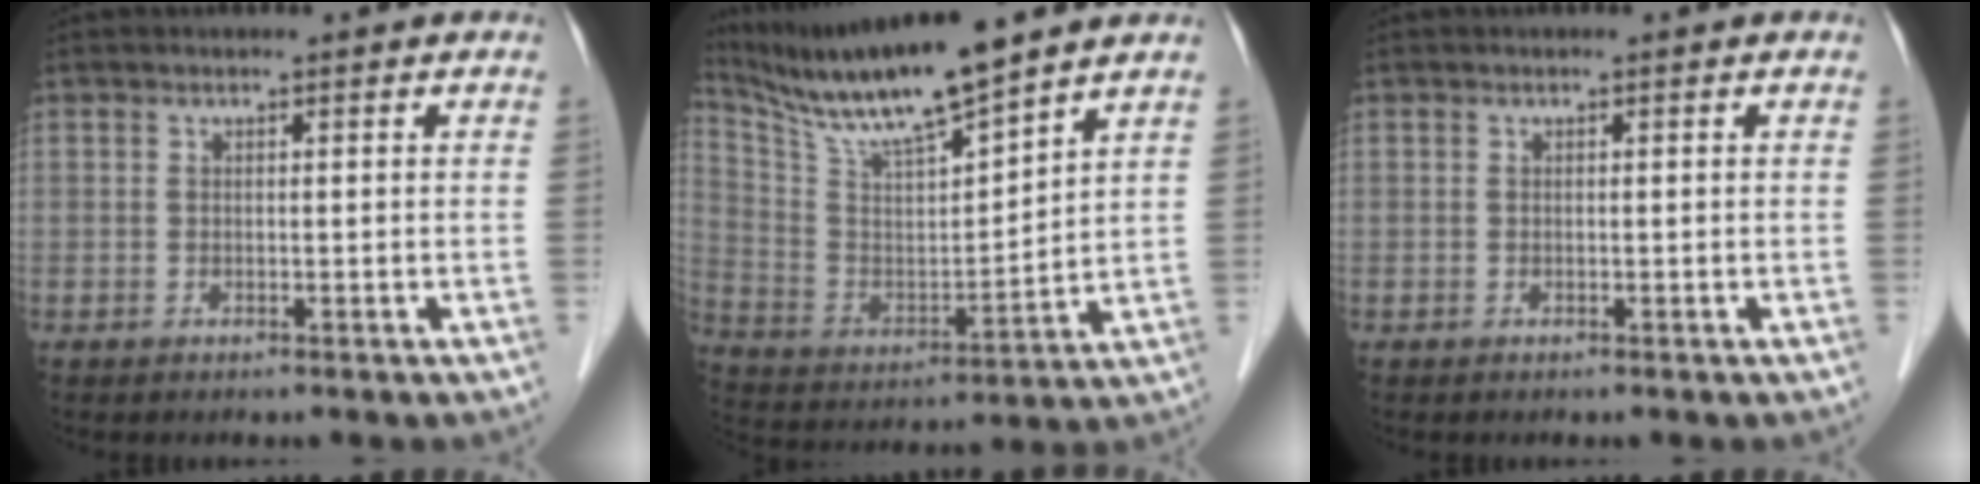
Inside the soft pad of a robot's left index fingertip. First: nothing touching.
{"total": 14.5, "force": [12.6, 0.0, 7.2], "torque": [-0.145, 0.003, 0.242]}
{"total": 0.0}